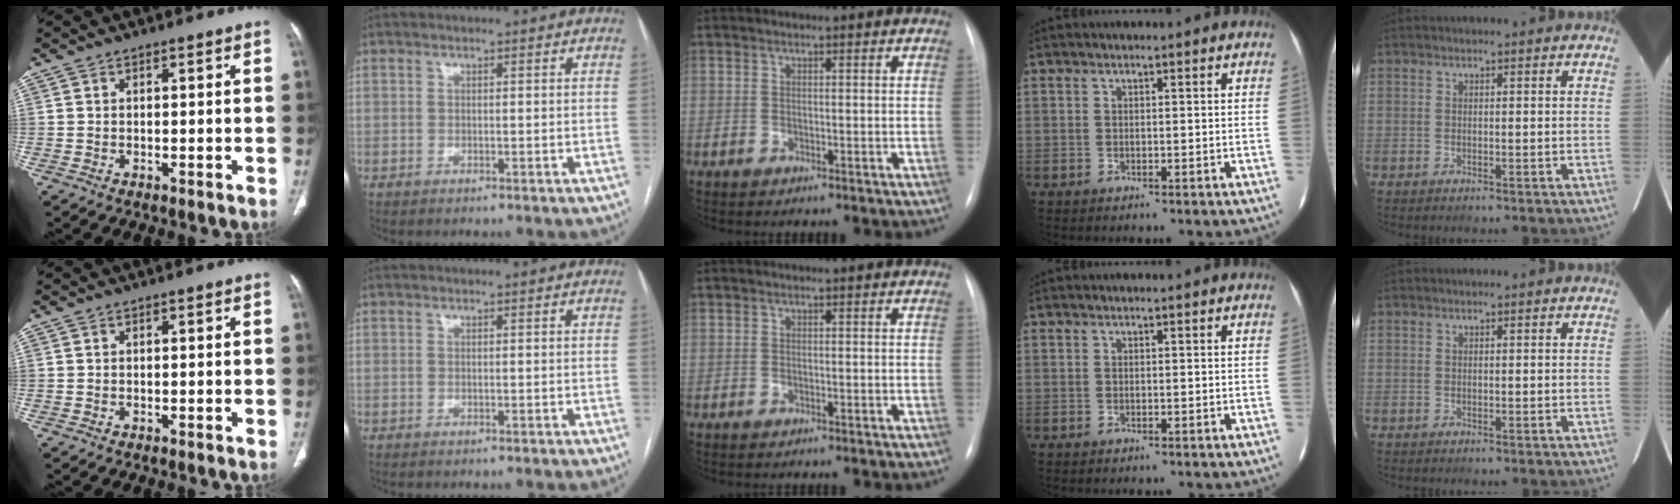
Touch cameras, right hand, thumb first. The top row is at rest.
{}